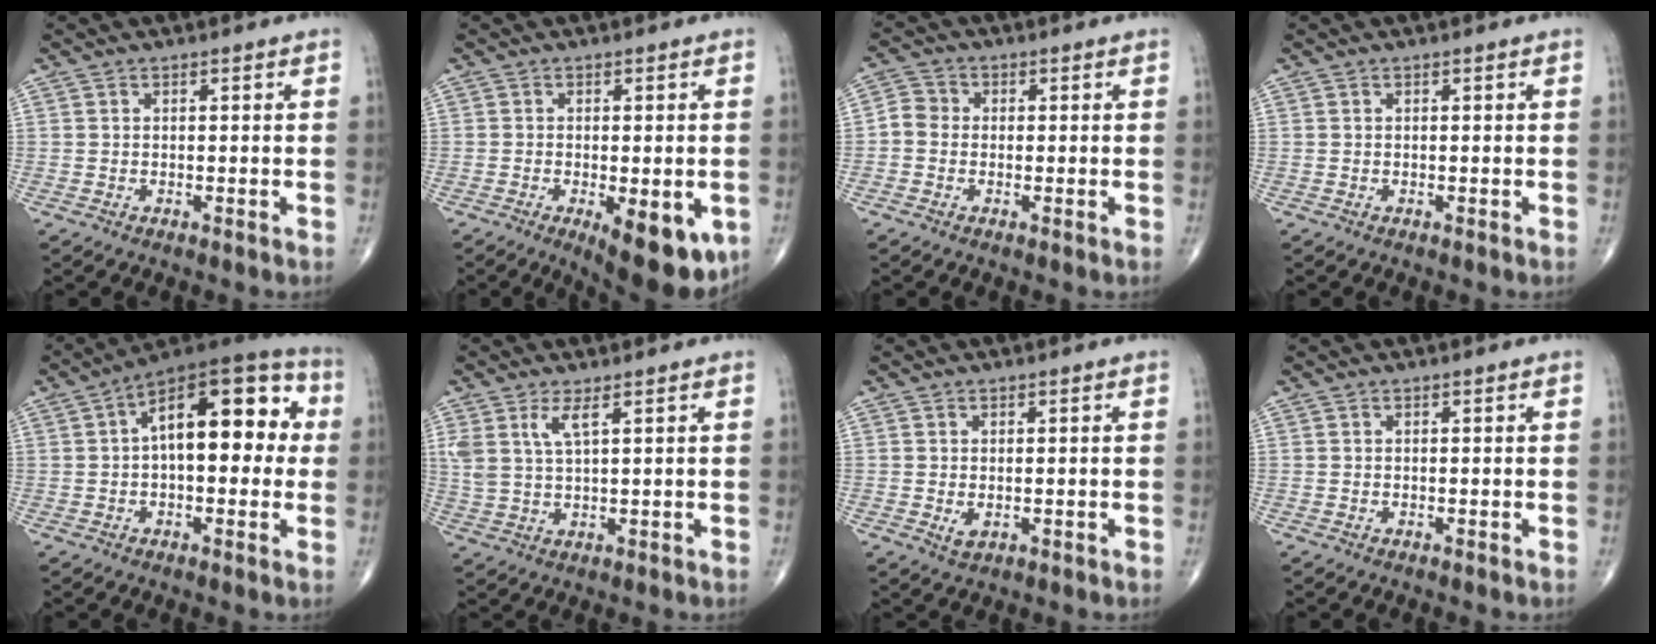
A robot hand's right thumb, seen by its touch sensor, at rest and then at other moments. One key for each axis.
{"total": 12.2, "fx": -4.5, "fy": 4.9, "fz": 10.2, "tx": -0.118, "ty": -0.010, "tz": -0.052}
{"total": 3.5, "fx": -0.6, "fy": 3.2, "fz": 1.4, "tx": -0.015, "ty": 0.010, "tz": -0.022}
{"total": 0.0}
{"total": 18.6, "fx": 2.6, "fy": 8.9, "fz": 16.1, "tx": -0.206, "ty": 0.041, "tz": 0.027}
{"total": 4.6, "fx": 2.3, "fy": 1.2, "fz": 3.8, "tx": -0.089, "ty": -0.011, "tz": 0.056}
{"total": 1.8, "fx": -0.1, "fy": 1.2, "fz": 1.4, "tx": -0.020, "ty": -0.003, "tz": 0.004}
{"total": 0.0}